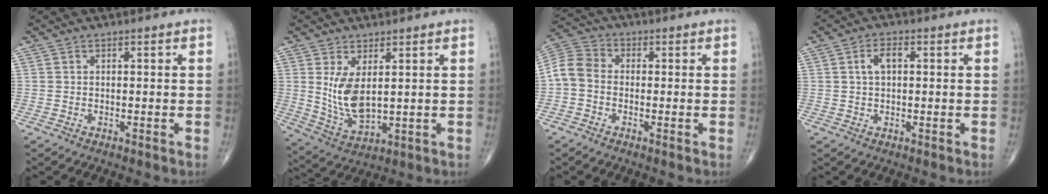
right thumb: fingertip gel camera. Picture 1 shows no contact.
{"total": 8.3, "force": [1.8, 3.8, 7.1], "torque": [-0.138, -0.023, 0.051]}
{"total": 6.3, "force": [-0.9, 4.9, 3.9], "torque": [-0.069, 0.019, -0.038]}
{"total": 3.4, "force": [0.7, 1.8, 2.8], "torque": [-0.056, 0.009, 0.011]}